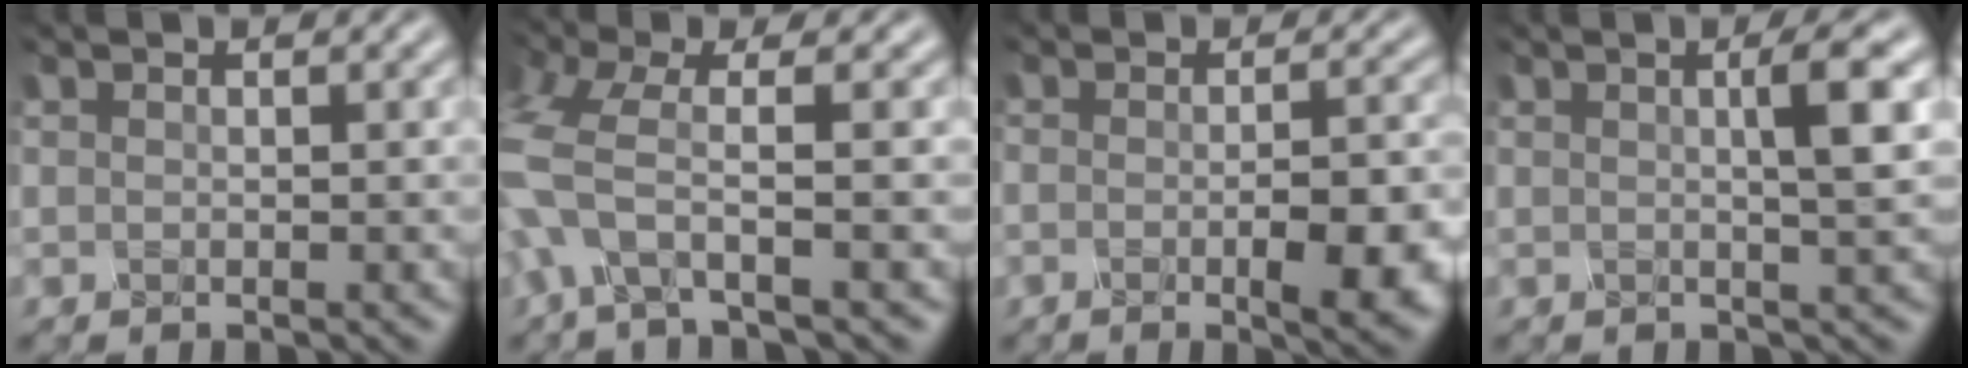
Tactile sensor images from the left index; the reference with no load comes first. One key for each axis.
{"total": 4.9, "fx": -1.8, "fy": 1.1, "fz": 4.4, "tx": -0.115, "ty": -0.004, "tz": -0.049}
{"total": 5.4, "fx": -1.7, "fy": 1.1, "fz": 5.0, "tx": -0.066, "ty": -0.009, "tz": -0.026}
{"total": 3.6, "fx": 0.7, "fy": 0.7, "fz": 3.5, "tx": -0.042, "ty": 0.004, "tz": 0.003}